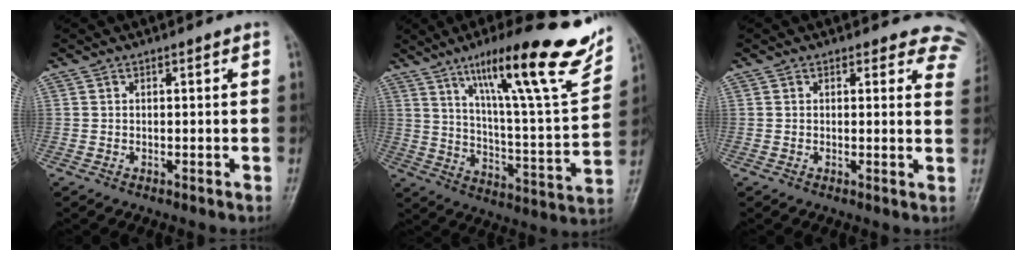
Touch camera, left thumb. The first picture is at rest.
{"total": 25.2, "force": [15.1, 4.4, 19.7], "torque": [-0.265, -0.049, 0.234]}
{"total": 7.8, "force": [6.9, 3.7, 0.6], "torque": [0.053, -0.025, 0.036]}